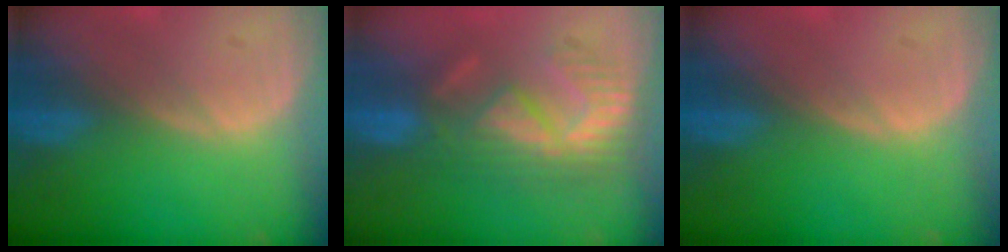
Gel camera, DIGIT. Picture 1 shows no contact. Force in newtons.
{"total": 9.5, "press": 8.1, "slide": 4.8}
{"total": 0.0}